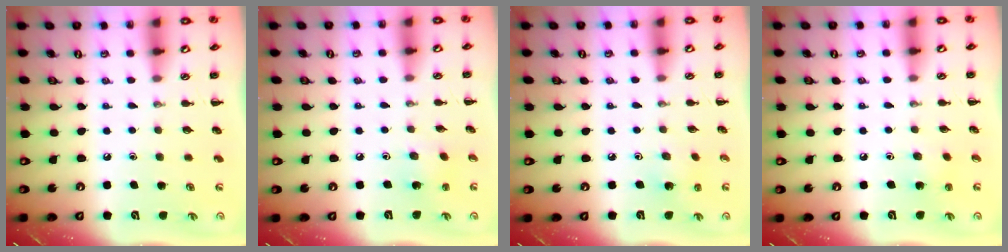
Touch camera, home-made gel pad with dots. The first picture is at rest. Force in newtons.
{"total": 1.5, "press": 1.4, "slide": 0.5}
{"total": 2.7, "press": 2.5, "slide": 0.9}
{"total": 4.4, "press": 4.2, "slide": 1.4}